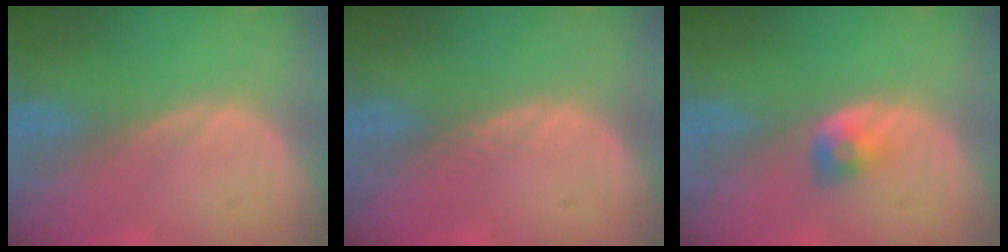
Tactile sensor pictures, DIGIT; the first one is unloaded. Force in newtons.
{"total": 0.7, "press": 0.6, "slide": 0.3}
{"total": 2.7, "press": 2.4, "slide": 1.2}